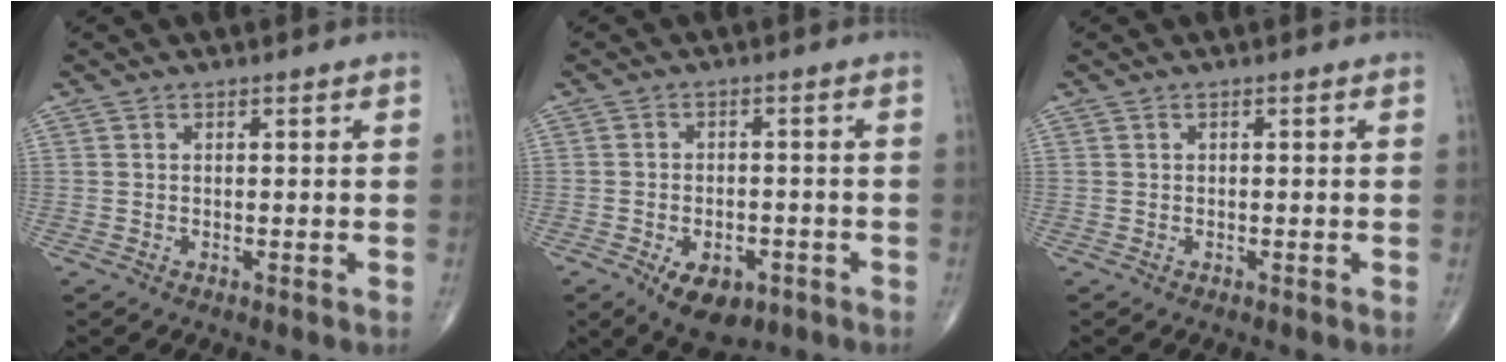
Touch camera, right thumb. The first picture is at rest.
{"total": 8.2, "force": [-4.1, 4.9, 5.2], "torque": [-0.068, 0.014, -0.051]}
{"total": 0.0}